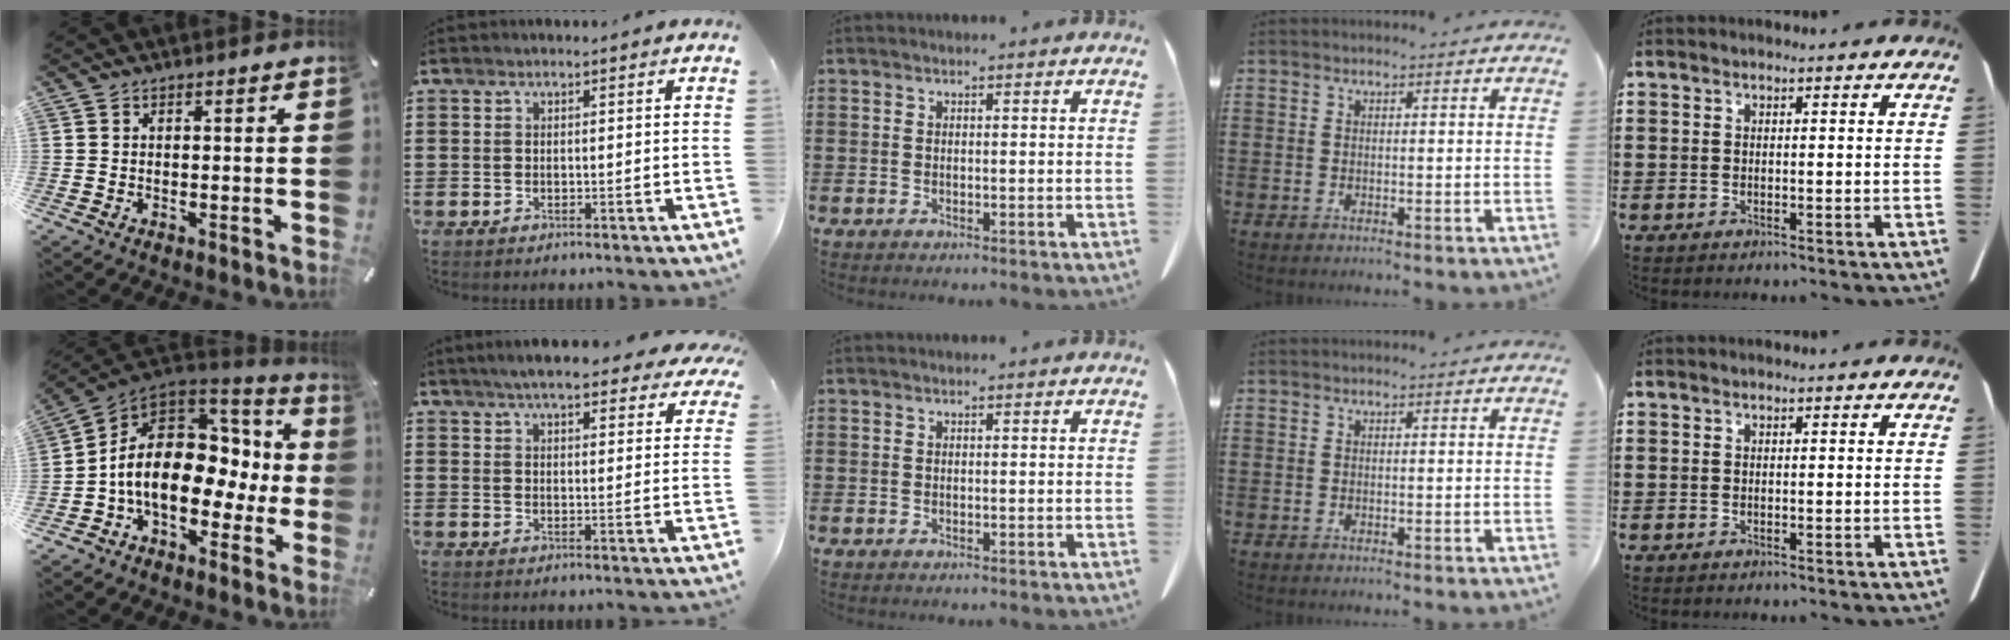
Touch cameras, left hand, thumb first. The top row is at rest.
{"thumb": {"total": 17.7, "force": [-0.9, 12.2, 12.7], "torque": [-0.228, -0.005, -0.012]}, "index": {"total": 6.3, "force": [5.7, 0.6, 2.6], "torque": [-0.062, -0.017, 0.101]}}